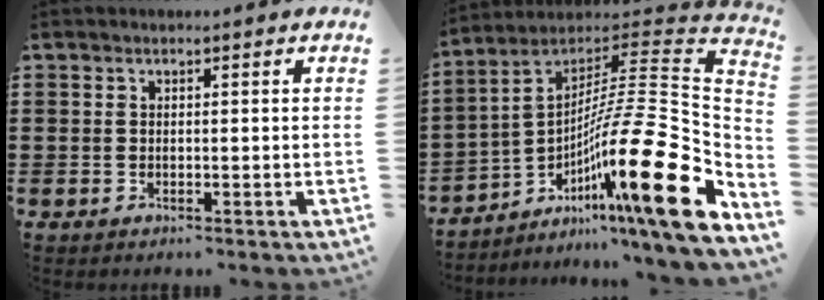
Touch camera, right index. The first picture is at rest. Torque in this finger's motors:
{"motor_torque": [0.90, -0.80, 1.00, 0.17]}